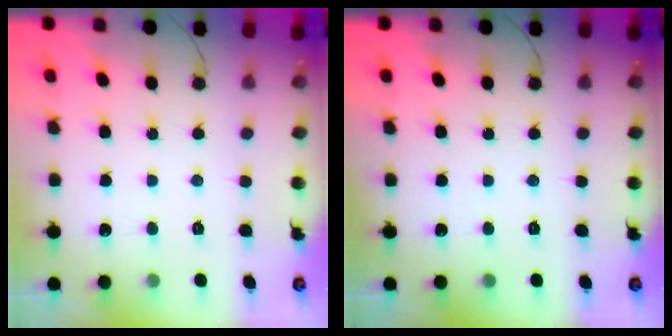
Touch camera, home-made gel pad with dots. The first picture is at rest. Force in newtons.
{"total": 0.0}